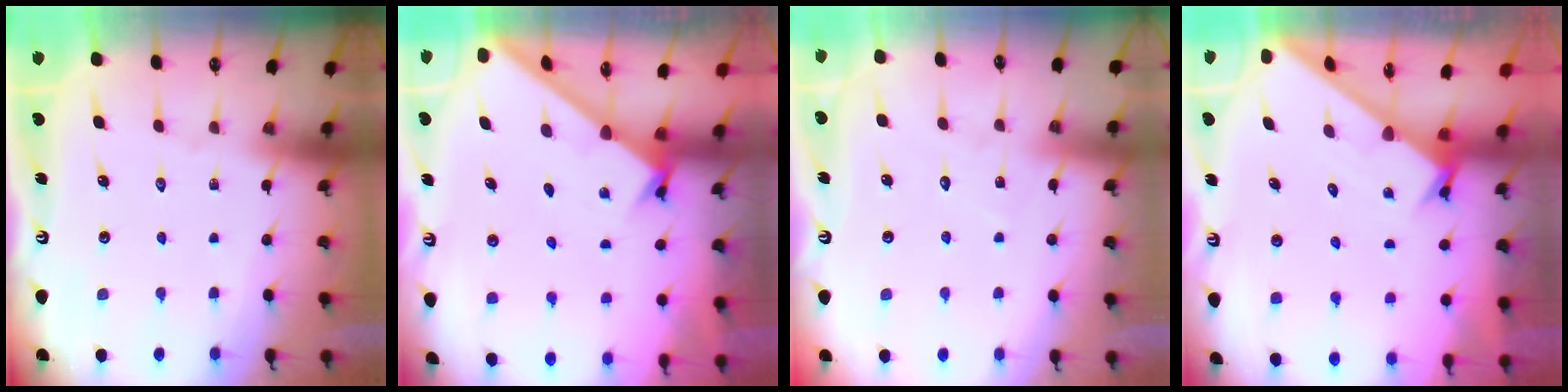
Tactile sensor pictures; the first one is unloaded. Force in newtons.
{"total": 1.7, "press": 1.7, "slide": 0.2}
{"total": 5.0, "press": 5.0, "slide": 0.4}
{"total": 1.7, "press": 1.7, "slide": 0.1}